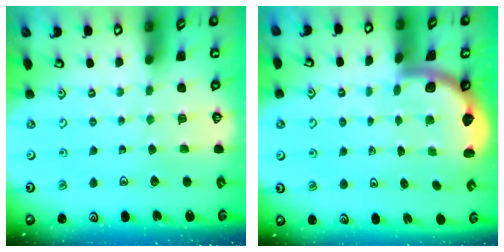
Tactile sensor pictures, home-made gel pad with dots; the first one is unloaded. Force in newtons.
{"total": 1.6, "press": 1.6, "slide": 0.1}